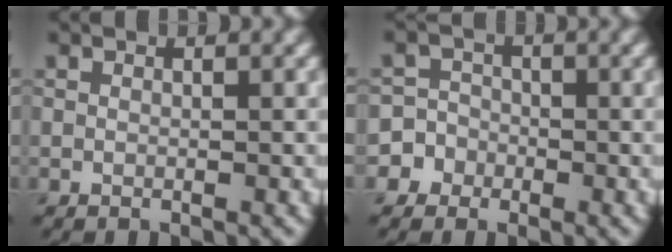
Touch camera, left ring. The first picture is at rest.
{"total": 4.3, "force": [-2.2, 3.7, 0.2], "torque": [0.024, 0.003, -0.052]}